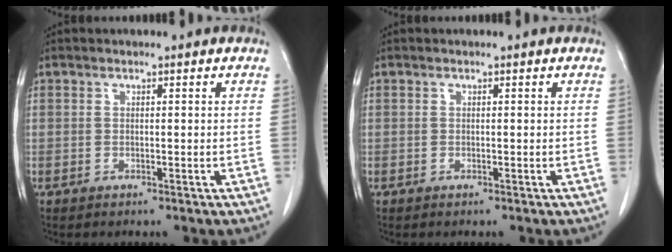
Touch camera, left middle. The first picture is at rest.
{"total": 0.0}